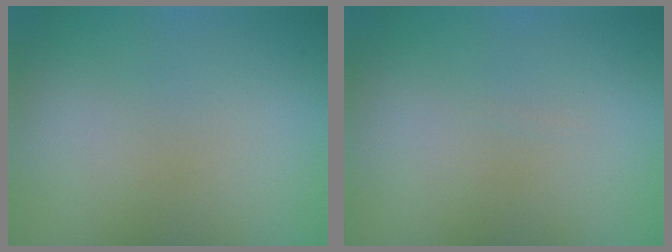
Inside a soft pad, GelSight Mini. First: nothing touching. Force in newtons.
{"total": 0.0}